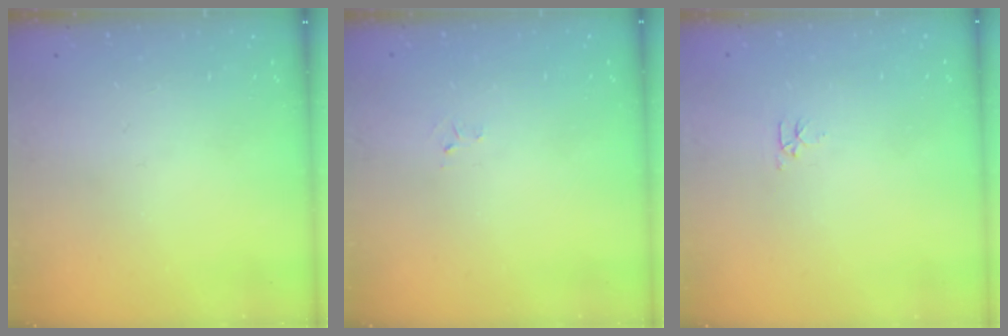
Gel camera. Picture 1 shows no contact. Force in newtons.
{"total": 2.6, "press": 2.6, "slide": 0.4}
{"total": 2.8, "press": 2.7, "slide": 0.4}